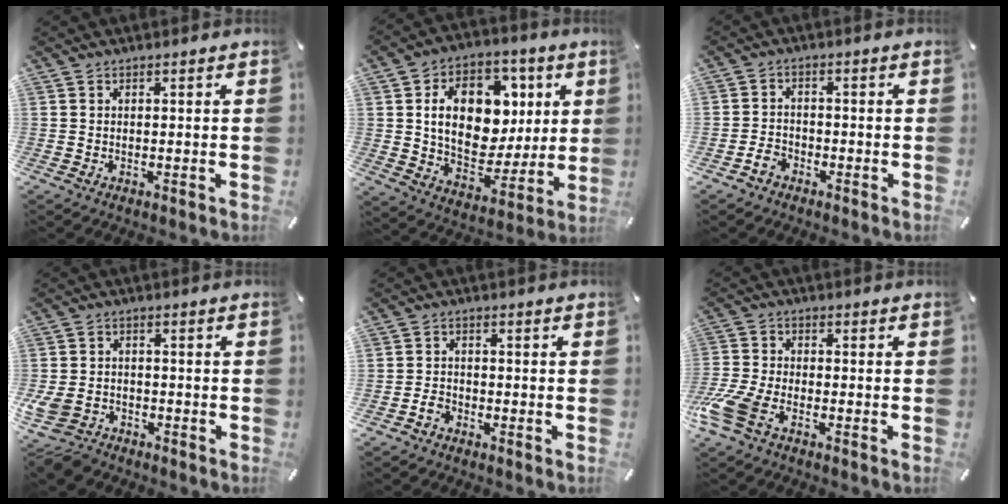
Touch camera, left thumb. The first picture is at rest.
{"total": 18.3, "force": [4.2, 13.7, 11.5], "torque": [-0.181, -0.013, 0.081]}
{"total": 3.4, "force": [-2.2, 2.4, 0.9], "torque": [-0.015, 0.012, -0.044]}
{"total": 7.4, "force": [-4.1, 4.9, 3.7], "torque": [-0.093, 0.010, -0.079]}
{"total": 3.1, "force": [-1.7, 2.4, 1.0], "torque": [-0.016, 0.009, -0.034]}
{"total": 9.6, "force": [-5.2, 5.0, 6.4], "torque": [-0.157, 0.005, -0.100]}